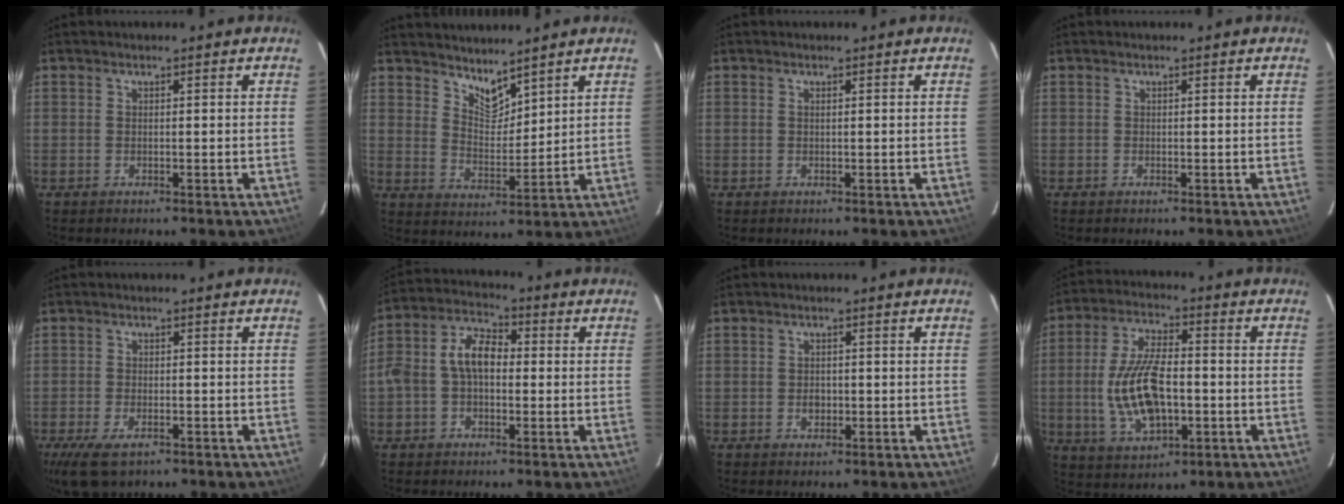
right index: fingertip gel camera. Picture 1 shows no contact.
{"total": 5.7, "force": [5.0, 1.9, 2.0], "torque": [-0.026, -0.007, 0.092]}
{"total": 0.0}
{"total": 0.0}
{"total": 7.3, "force": [-4.5, 3.5, 4.6], "torque": [-0.113, -0.025, -0.079]}
{"total": 8.2, "force": [-0.6, 5.4, 6.2], "torque": [-0.128, 0.028, -0.015]}
{"total": 1.7, "force": [-0.4, 1.4, 0.9], "torque": [-0.015, 0.004, -0.006]}
{"total": 13.7, "force": [-2.1, 6.5, 11.9], "torque": [-0.242, -0.001, -0.029]}